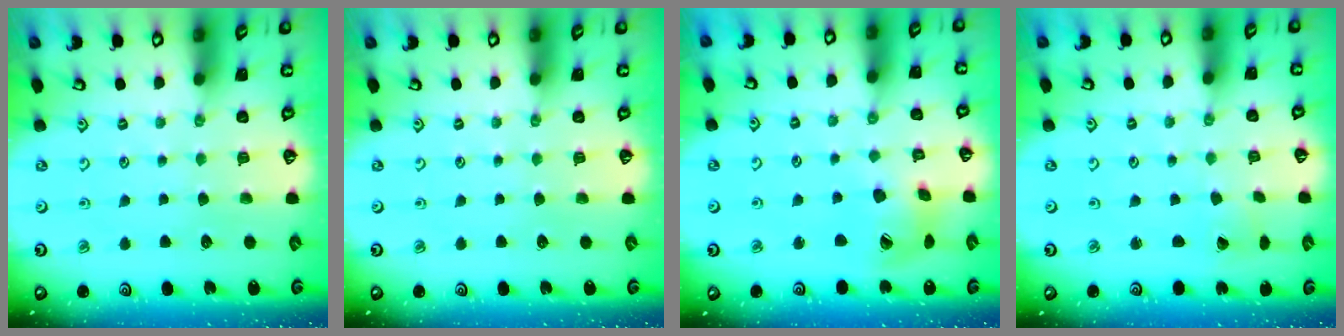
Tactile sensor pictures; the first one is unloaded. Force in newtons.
{"total": 0.0}
{"total": 11.4, "press": 11.3, "slide": 1.3}
{"total": 1.8, "press": 1.7, "slide": 0.1}